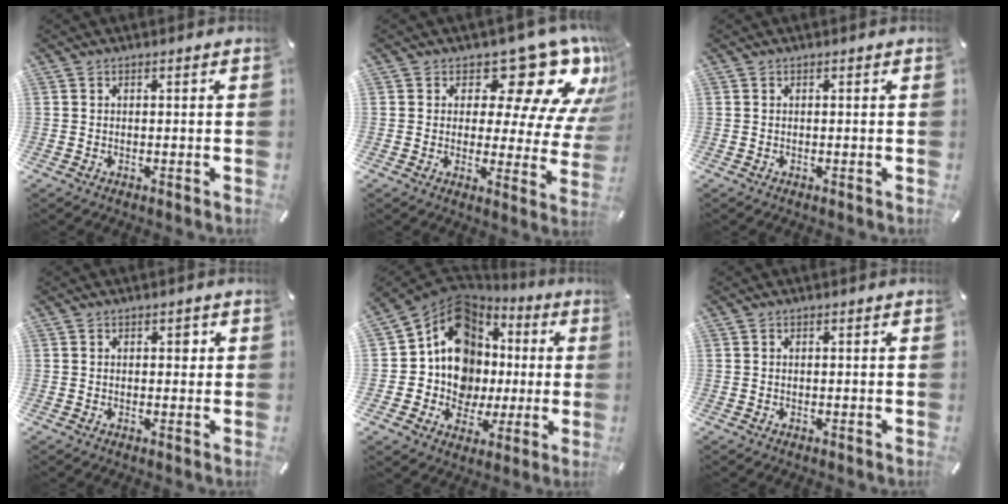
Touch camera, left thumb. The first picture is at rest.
{"total": 18.4, "force": [11.5, 8.5, 11.6], "torque": [-0.145, -0.090, 0.190]}
{"total": 0.0}
{"total": 1.8, "force": [0.5, 1.2, 1.2], "torque": [0.000, -0.002, 0.001]}
{"total": 14.4, "force": [2.6, 12.8, 6.1], "torque": [-0.121, -0.057, 0.056]}
{"total": 0.0}